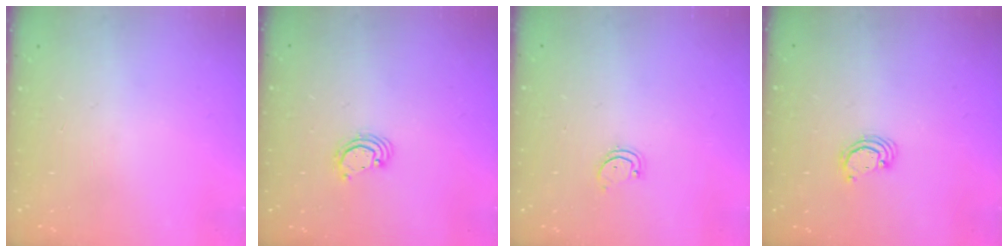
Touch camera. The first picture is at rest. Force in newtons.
{"total": 2.2, "press": 2.2, "slide": 0.2}
{"total": 2.3, "press": 2.3, "slide": 0.1}
{"total": 2.3, "press": 2.3, "slide": 0.2}